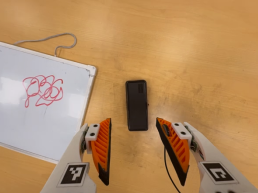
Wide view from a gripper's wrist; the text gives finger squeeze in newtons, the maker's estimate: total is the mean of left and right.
{"total": 0.0}